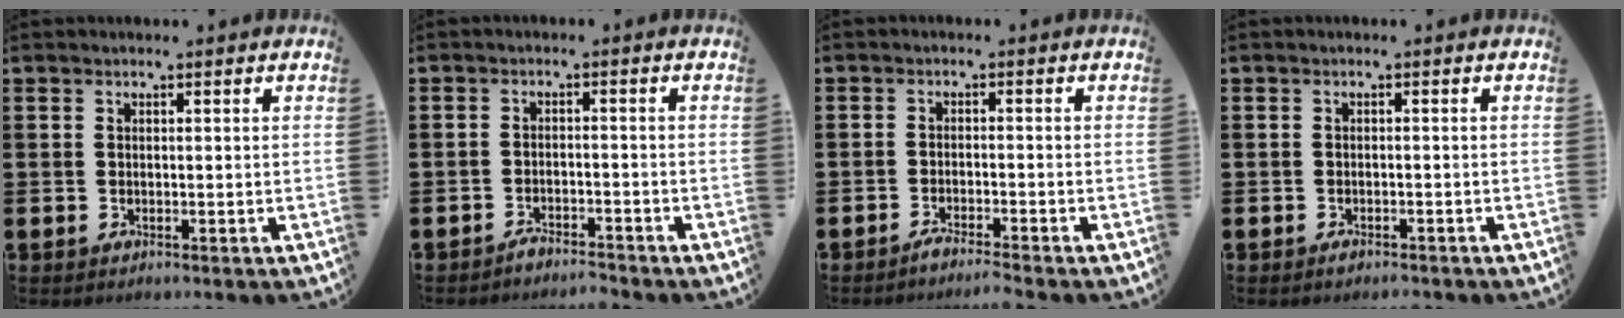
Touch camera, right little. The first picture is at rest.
{"total": 2.1, "force": [-2.1, 0.0, 0.0], "torque": [-0.005, 0.003, -0.045]}
{"total": 1.8, "force": [-1.7, -0.2, 0.6], "torque": [-0.009, 0.001, -0.032]}
{"total": 0.9, "force": [-0.7, 0.3, 0.5], "torque": [-0.010, -0.002, -0.015]}